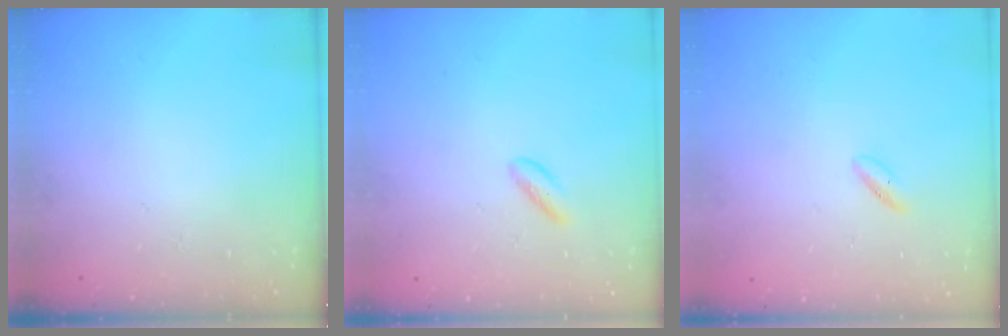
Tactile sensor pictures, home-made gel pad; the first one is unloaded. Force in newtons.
{"total": 1.4, "press": 1.4, "slide": 0.3}
{"total": 2.0, "press": 1.6, "slide": 1.2}